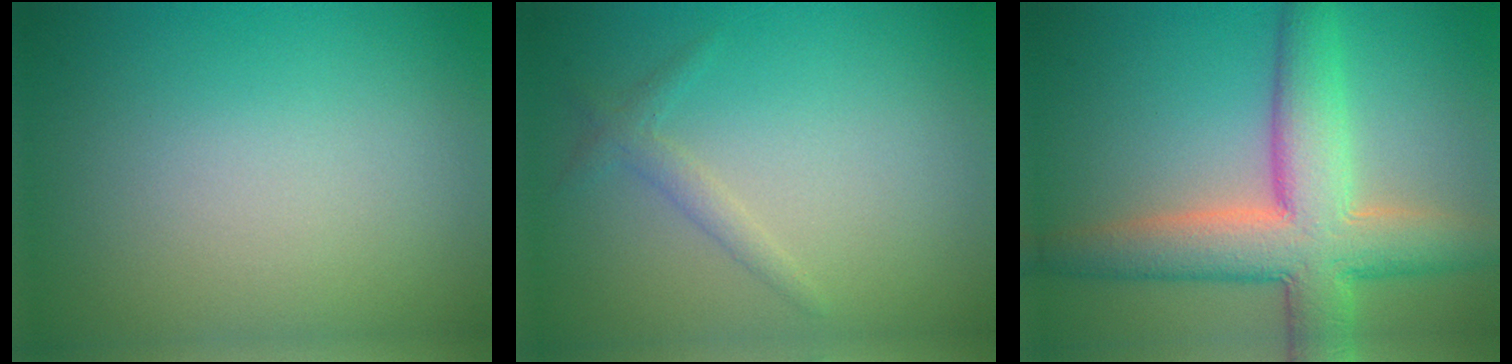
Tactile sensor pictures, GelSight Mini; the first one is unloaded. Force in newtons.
{"total": 1.3, "press": 1.3, "slide": 0.0}
{"total": 8.6, "press": 8.6, "slide": 0.5}